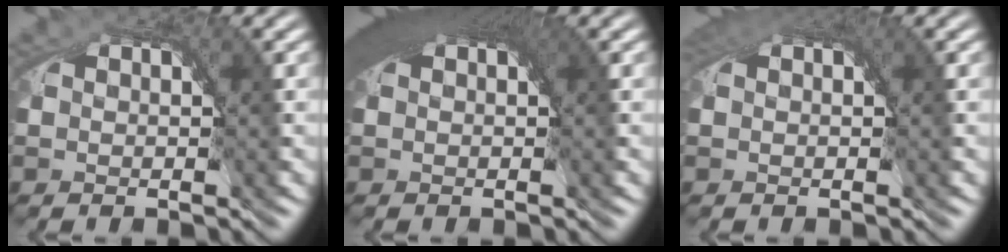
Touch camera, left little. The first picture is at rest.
{"total": 5.3, "force": [1.8, 1.9, 4.7], "torque": [-0.055, 0.016, 0.019]}
{"total": 0.8, "force": [0.3, -0.1, 0.7], "torque": [-0.002, -0.001, 0.006]}